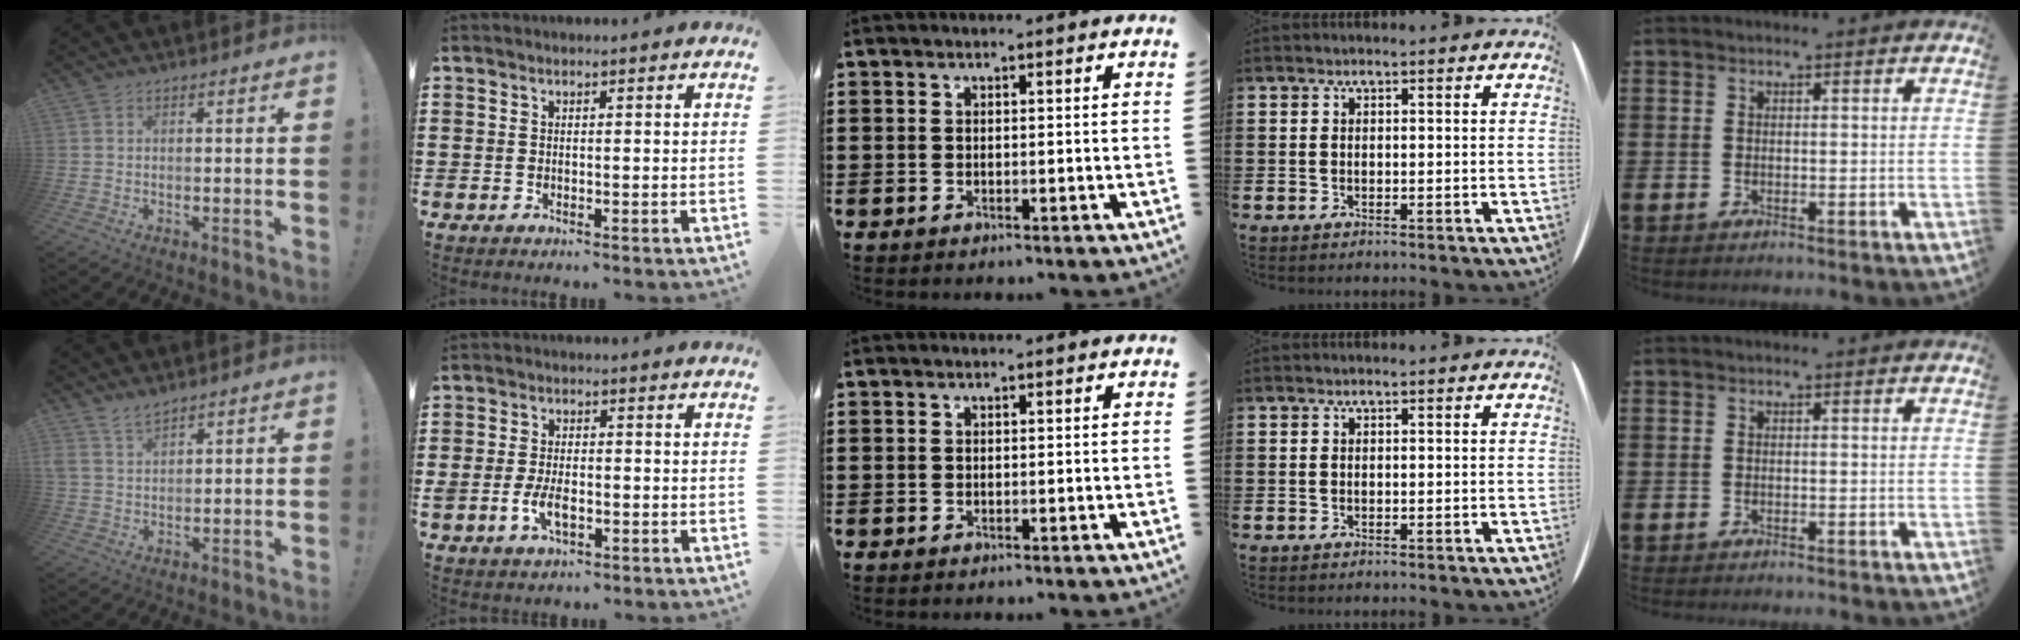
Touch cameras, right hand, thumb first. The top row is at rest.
{"thumb": {"total": 4.7, "force": [4.0, 1.6, 1.8], "torque": [-0.037, -0.019, 0.077]}, "index": {"total": 4.4, "force": [-1.3, 2.4, 3.5], "torque": [-0.076, -0.002, -0.024]}}